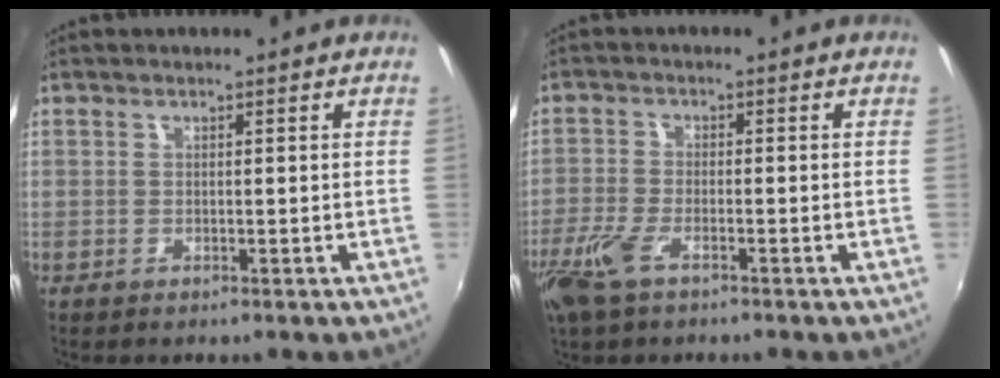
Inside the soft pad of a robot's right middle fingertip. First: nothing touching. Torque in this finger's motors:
{"motor_torque": [0.85, -0.78, 0.29, 0.10]}